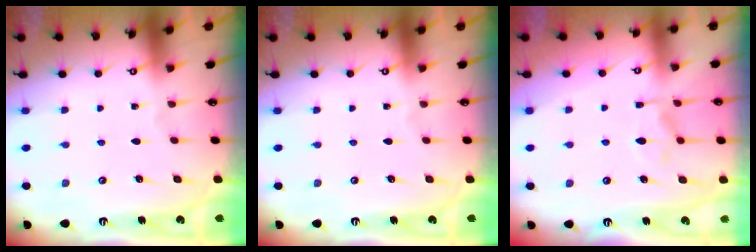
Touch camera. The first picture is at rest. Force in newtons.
{"total": 0.0}
{"total": 7.4, "press": 7.3, "slide": 1.1}